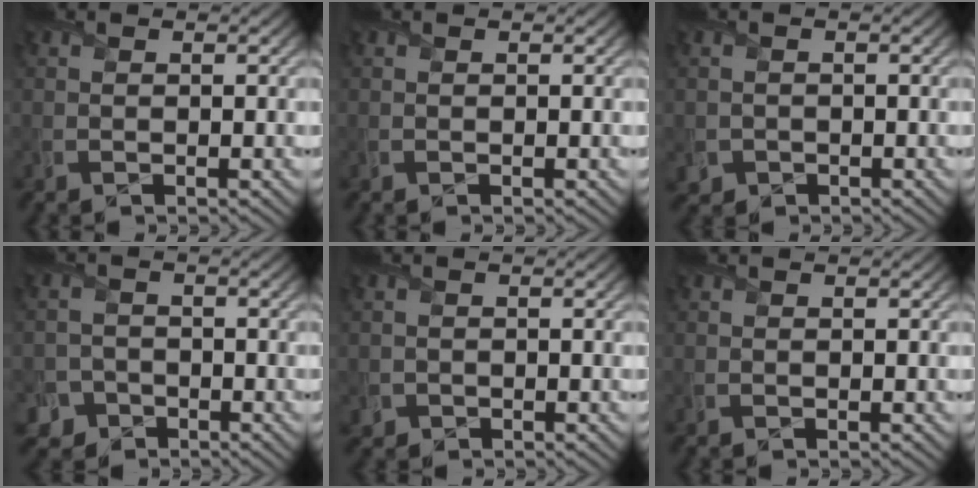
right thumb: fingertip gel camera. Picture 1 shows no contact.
{"total": 0.0}
{"total": 1.7, "force": [-0.8, 1.5, 0.1], "torque": [0.002, -0.008, -0.017]}
{"total": 3.9, "force": [-2.6, 2.9, 0.5], "torque": [0.003, 0.001, -0.053]}
{"total": 1.3, "force": [-0.6, 1.1, 0.0], "torque": [0.005, -0.006, -0.015]}
{"total": 0.0}